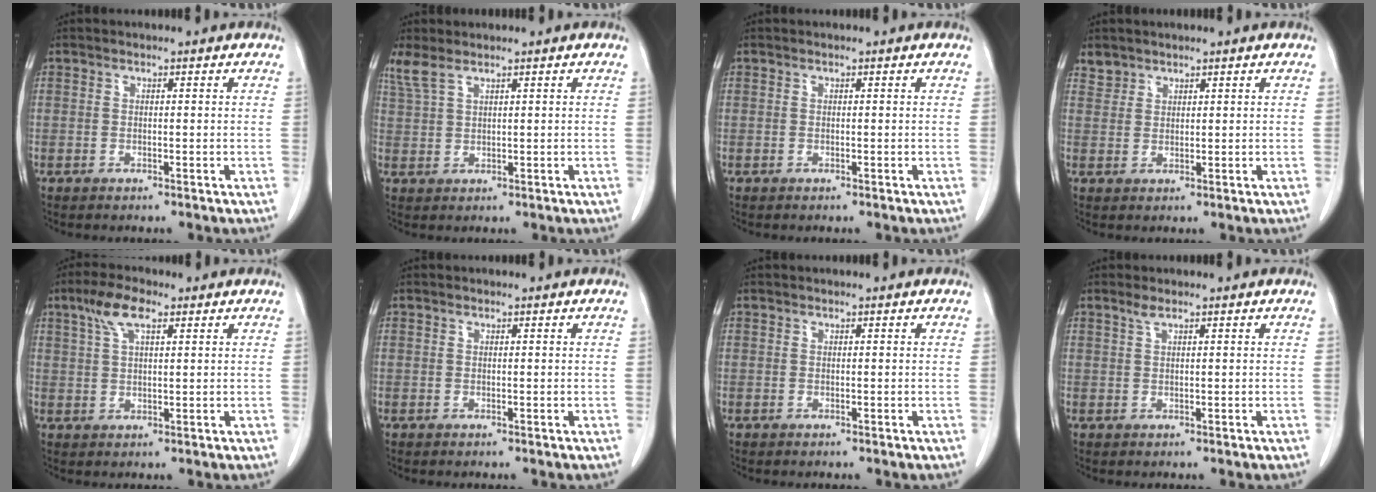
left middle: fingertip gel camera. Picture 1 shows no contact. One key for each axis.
{"total": 2.9, "fx": 2.4, "fy": 0.6, "fz": 1.6, "tx": -0.049, "ty": 0.013, "tz": 0.060}
{"total": 0.0}
{"total": 2.0, "fx": 1.7, "fy": 1.0, "fz": -0.2, "tx": 0.010, "ty": 0.006, "tz": 0.030}
{"total": 5.5, "fx": 3.0, "fy": 1.6, "fz": 4.3, "tx": -0.092, "ty": 0.014, "tz": 0.058}
{"total": 0.0}
{"total": 0.0}
{"total": 1.2, "fx": 0.9, "fy": 0.0, "fz": 0.8, "tx": -0.020, "ty": 0.004, "tz": 0.020}